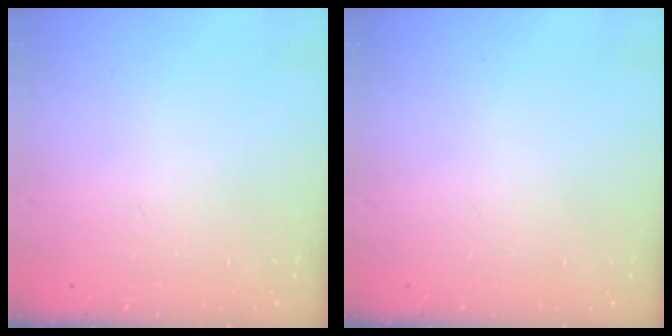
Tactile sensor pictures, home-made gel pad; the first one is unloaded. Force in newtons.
{"total": 0.0}